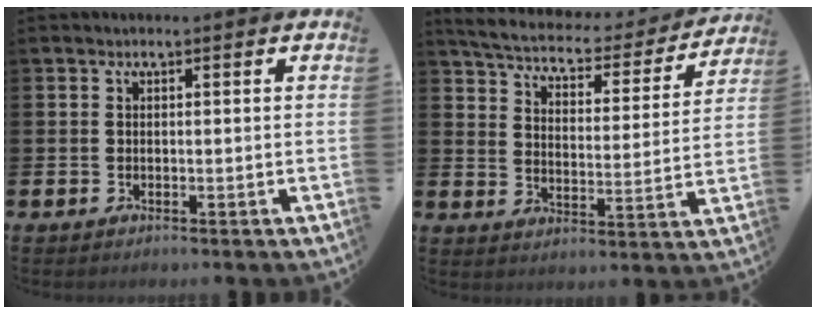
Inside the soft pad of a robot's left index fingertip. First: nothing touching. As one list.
[{"total": 5.6, "force": [5.2, 1.1, 1.5], "torque": [-0.063, -0.040, 0.085]}]